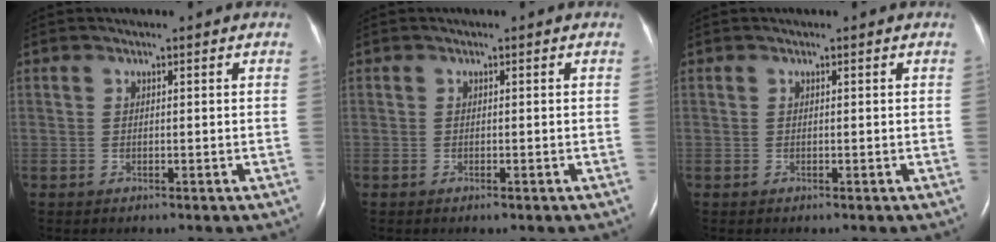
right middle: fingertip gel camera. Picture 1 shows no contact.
{"total": 0.5, "force": [-0.3, 0.1, 0.4], "torque": [-0.009, -0.002, -0.004]}
{"total": 0.0}